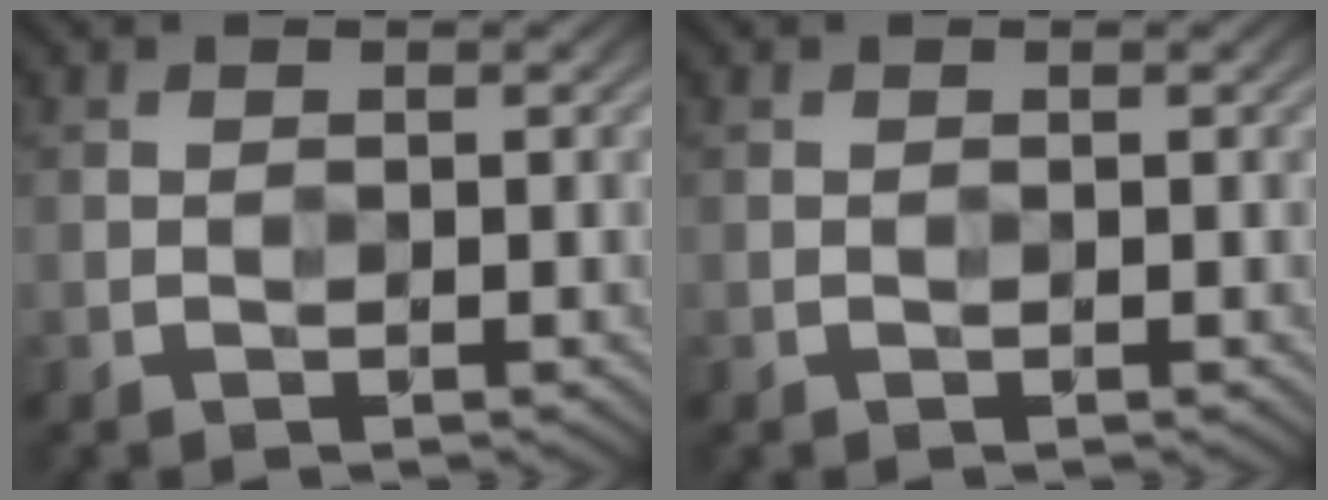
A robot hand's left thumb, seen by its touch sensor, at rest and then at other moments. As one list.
[{"total": 0.0}]